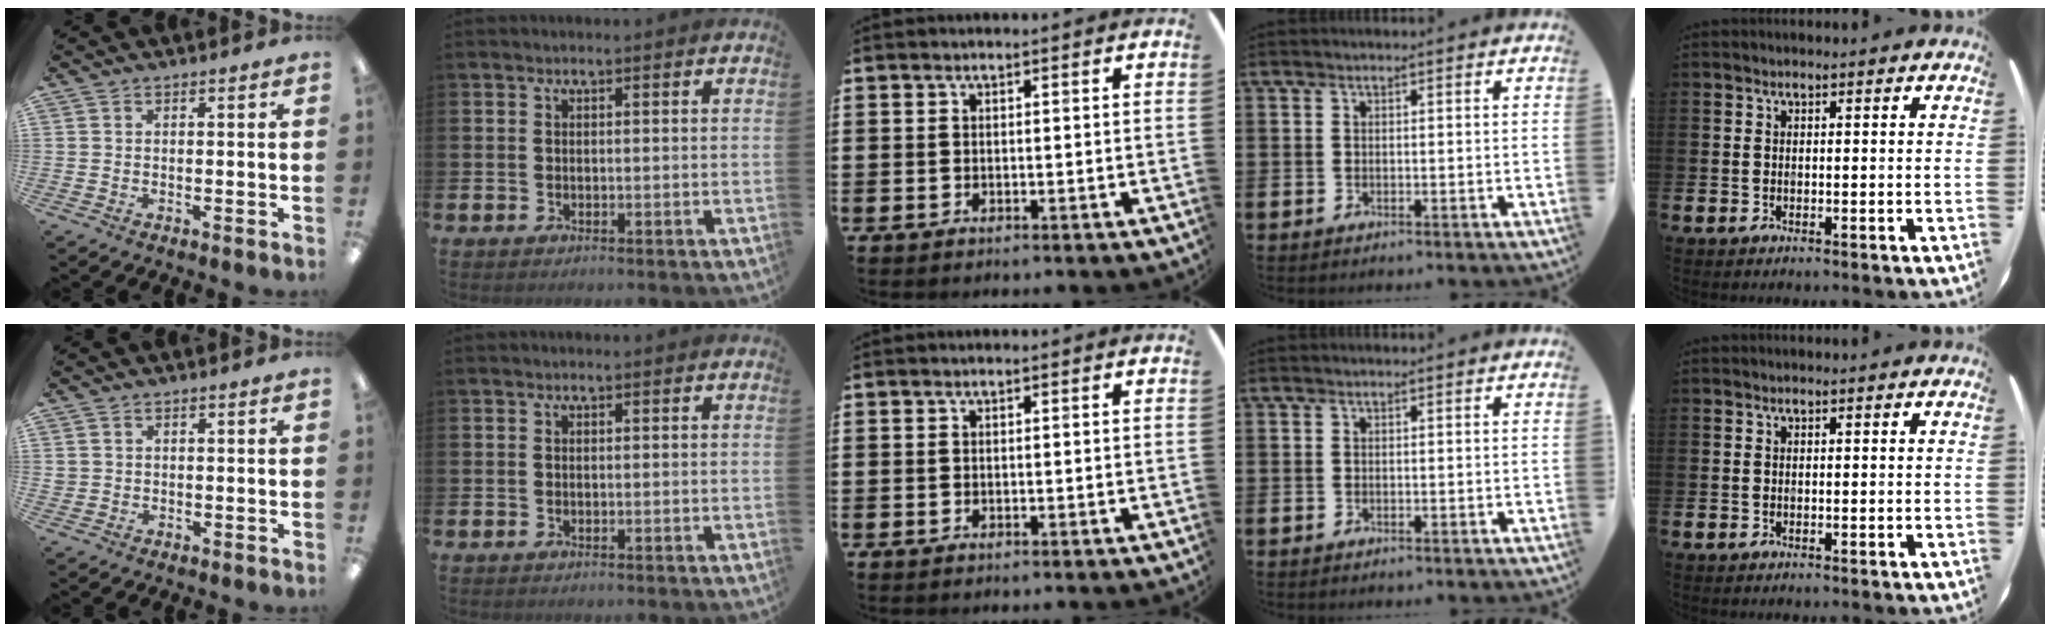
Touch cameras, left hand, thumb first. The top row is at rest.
{"thumb": {"total": 1.2, "force": [0.3, 1.2, 0.1], "torque": [-0.003, 0.004, 0.005]}}